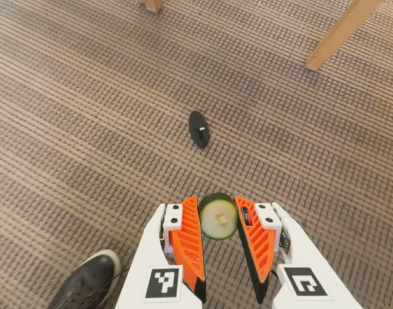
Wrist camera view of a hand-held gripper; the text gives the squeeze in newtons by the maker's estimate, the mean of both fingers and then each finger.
{"total": 8.5, "left": 8.1, "right": 9.0}